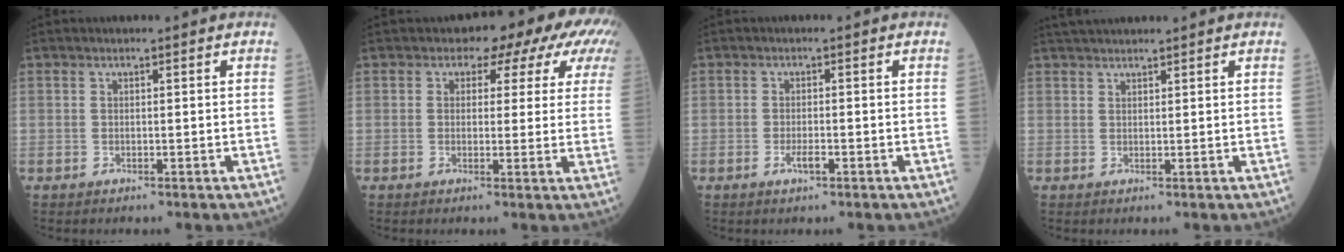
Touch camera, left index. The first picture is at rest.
{"total": 9.6, "force": [6.3, 5.5, 4.8], "torque": [-0.040, 0.024, 0.046]}
{"total": 1.9, "force": [-1.1, 0.4, 1.5], "torque": [-0.031, -0.001, -0.020]}
{"total": 3.0, "force": [2.8, -0.1, 1.1], "torque": [-0.017, 0.029, 0.053]}